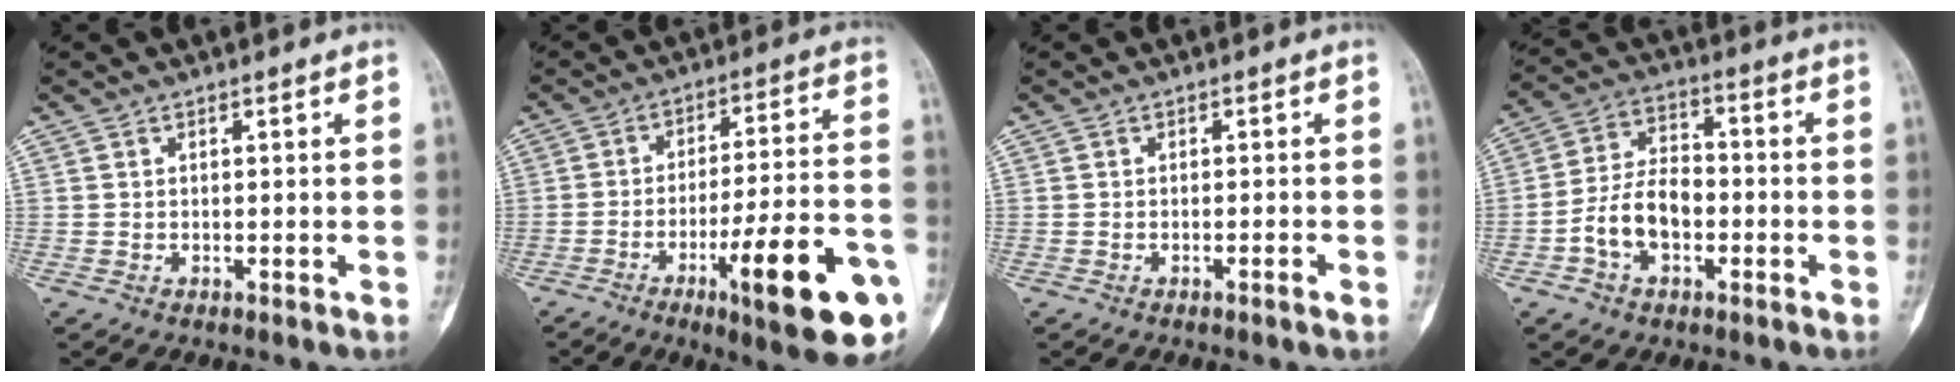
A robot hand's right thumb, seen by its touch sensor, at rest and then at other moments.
{"total": 20.3, "force": [-8.7, 3.7, 17.9], "torque": [-0.238, 0.034, -0.123]}
{"total": 1.1, "force": [-0.7, -0.1, 0.8], "torque": [-0.018, 0.000, -0.011]}
{"total": 10.3, "force": [-3.0, 6.6, 7.3], "torque": [-0.125, 0.035, -0.061]}